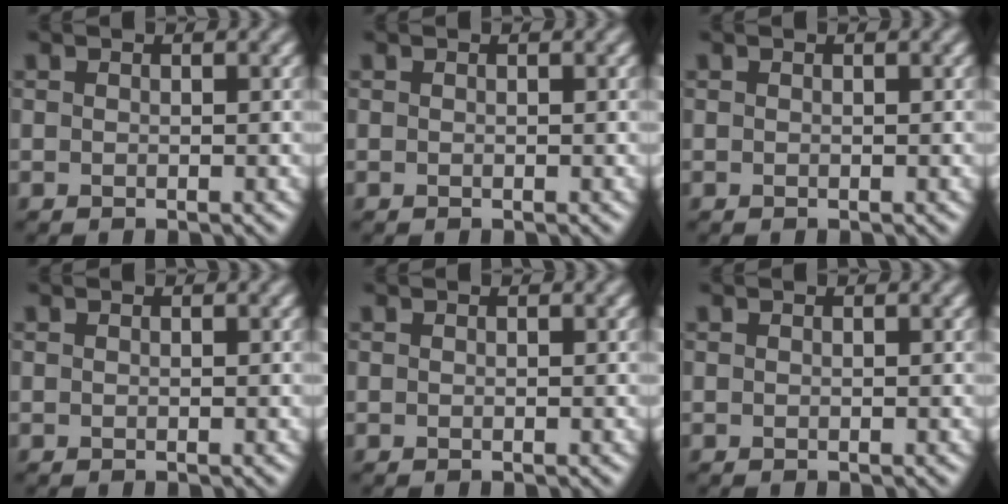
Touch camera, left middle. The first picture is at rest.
{"total": 0.0}
{"total": 0.0}
{"total": 0.0}
{"total": 0.0}
{"total": 0.0}